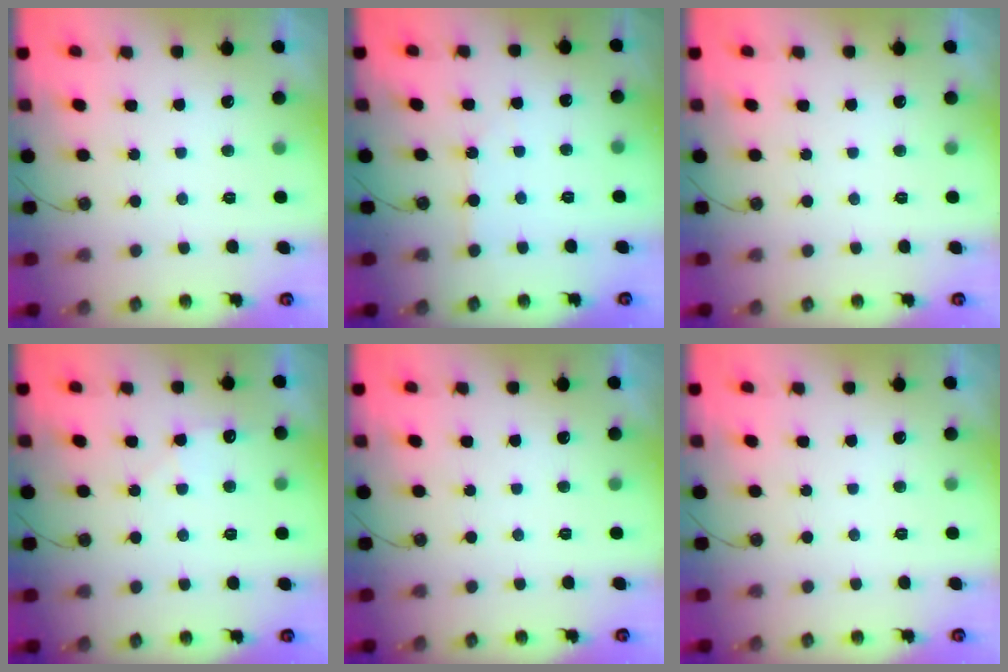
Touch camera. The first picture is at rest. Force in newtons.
{"total": 2.7, "press": 2.7, "slide": 0.5}
{"total": 0.0}
{"total": 6.0, "press": 5.9, "slide": 0.8}
{"total": 0.0}
{"total": 0.0}